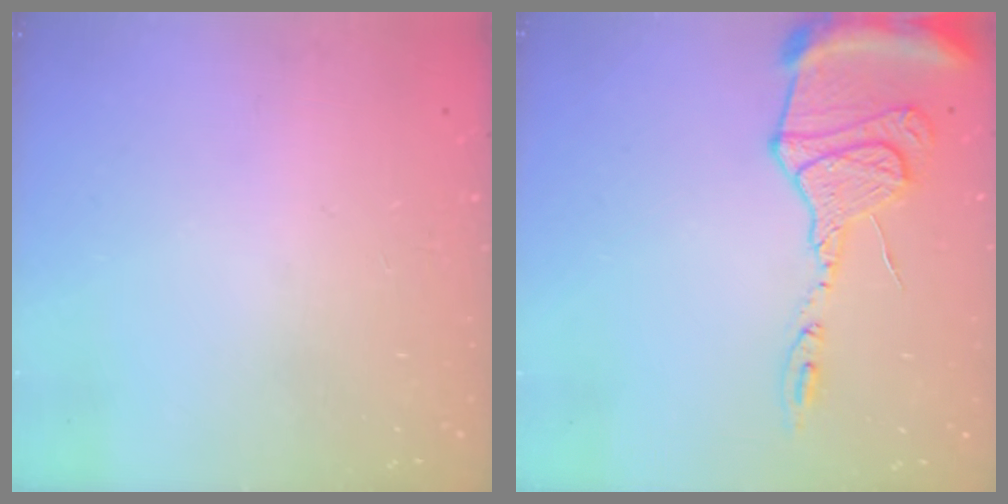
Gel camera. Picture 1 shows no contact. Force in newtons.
{"total": 15.3, "press": 15.2, "slide": 1.4}